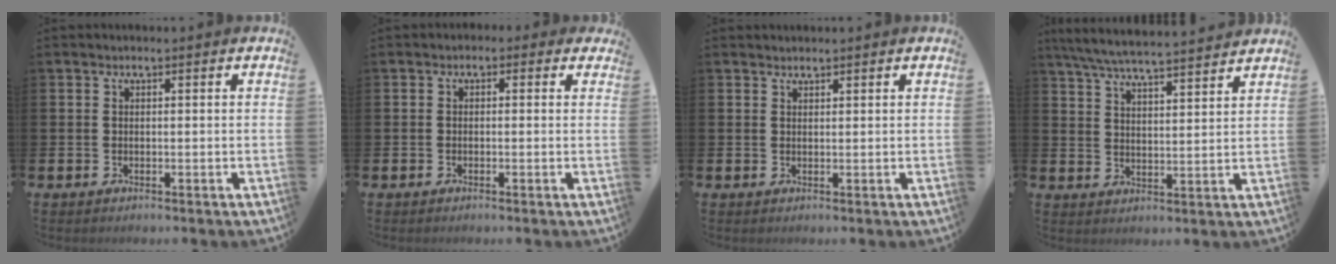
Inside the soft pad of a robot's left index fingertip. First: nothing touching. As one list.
[{"total": 1.0, "force": [-0.6, 0.8, 0.2], "torque": [-0.005, 0.006, -0.015]}, {"total": 1.1, "force": [1.1, 0.3, -0.1], "torque": [0.009, 0.000, 0.018]}, {"total": 6.4, "force": [6.1, 0.2, 1.9], "torque": [-0.064, -0.038, 0.107]}]